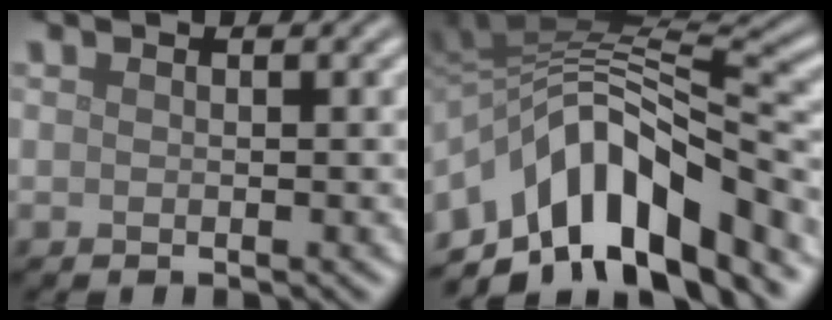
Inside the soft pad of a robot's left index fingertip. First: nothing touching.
{"total": 11.4, "force": [-5.6, 5.3, 8.4], "torque": [-0.122, 0.017, -0.102]}